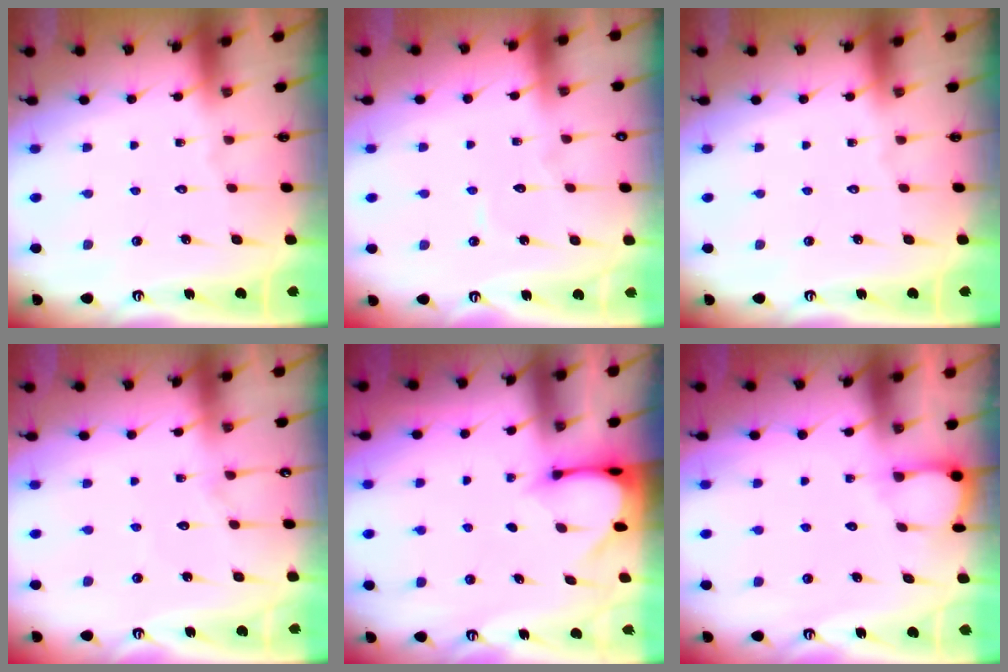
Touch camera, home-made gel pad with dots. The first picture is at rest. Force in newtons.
{"total": 3.8, "press": 3.8, "slide": 0.1}
{"total": 0.0}
{"total": 5.8, "press": 5.8, "slide": 0.6}
{"total": 3.3, "press": 3.3, "slide": 0.3}
{"total": 3.9, "press": 3.8, "slide": 0.4}